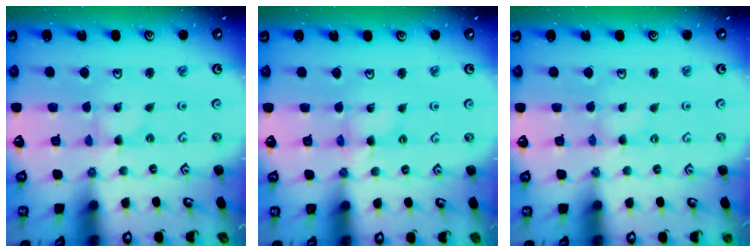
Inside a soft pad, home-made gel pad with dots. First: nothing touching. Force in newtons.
{"total": 2.6, "press": 2.6, "slide": 0.4}
{"total": 0.0}